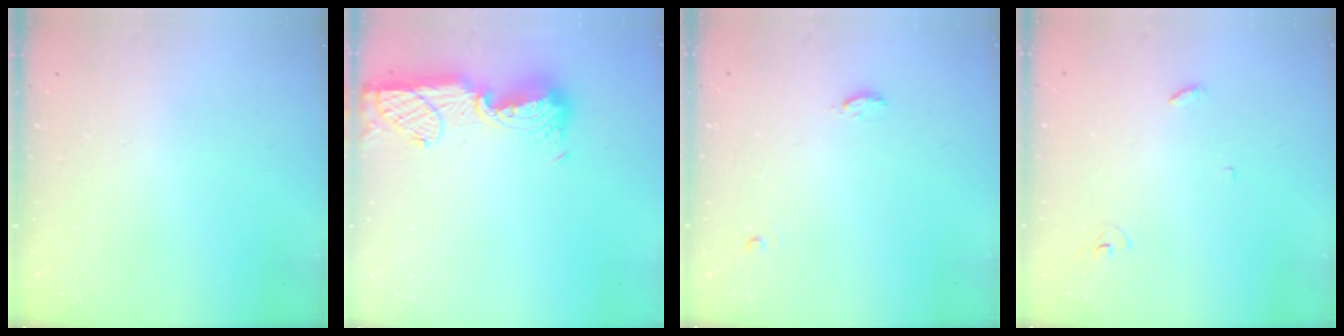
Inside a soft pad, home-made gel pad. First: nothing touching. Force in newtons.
{"total": 13.9, "press": 13.8, "slide": 1.2}
{"total": 5.9, "press": 4.3, "slide": 4.1}
{"total": 3.2, "press": 3.2, "slide": 0.2}